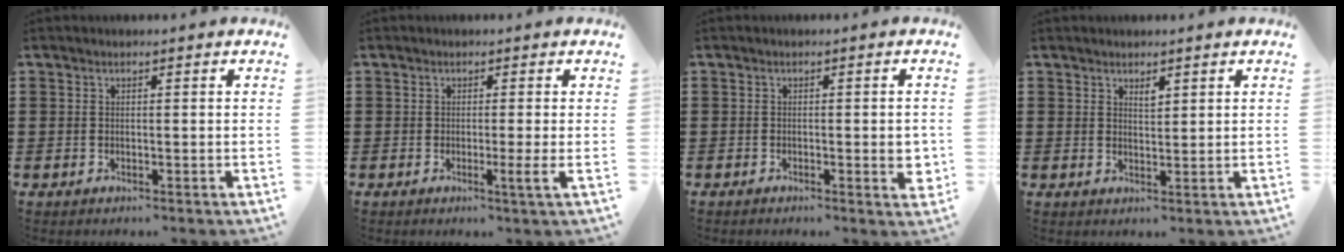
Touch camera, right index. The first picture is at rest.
{"total": 2.6, "force": [-0.6, -0.3, 2.5], "torque": [-0.043, -0.012, -0.011]}
{"total": 2.8, "force": [-0.7, 0.8, 2.6], "torque": [-0.034, -0.002, -0.014]}
{"total": 1.6, "force": [1.4, 0.7, 0.7], "torque": [-0.007, 0.000, 0.023]}